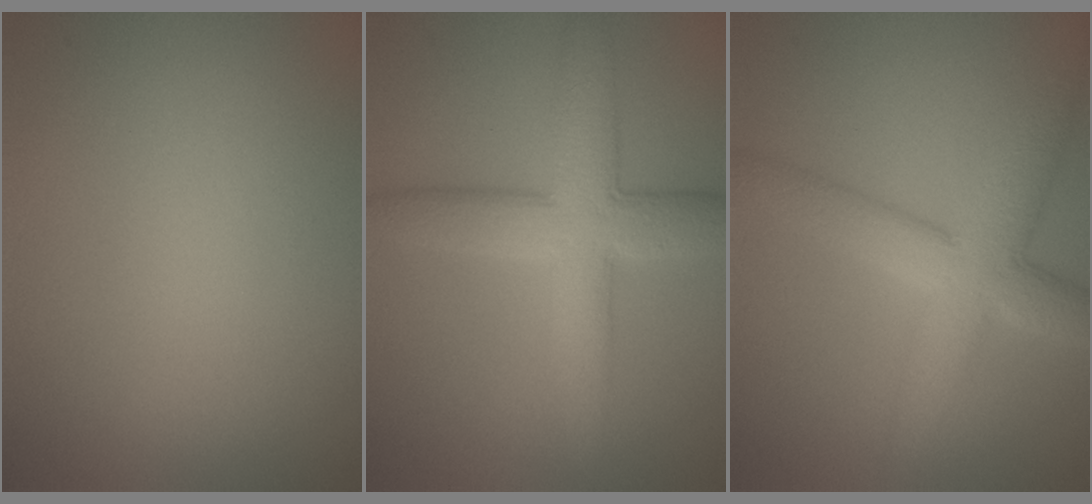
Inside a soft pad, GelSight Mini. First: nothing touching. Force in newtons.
{"total": 6.8, "press": 6.8, "slide": 0.1}
{"total": 6.1, "press": 6.1, "slide": 0.1}